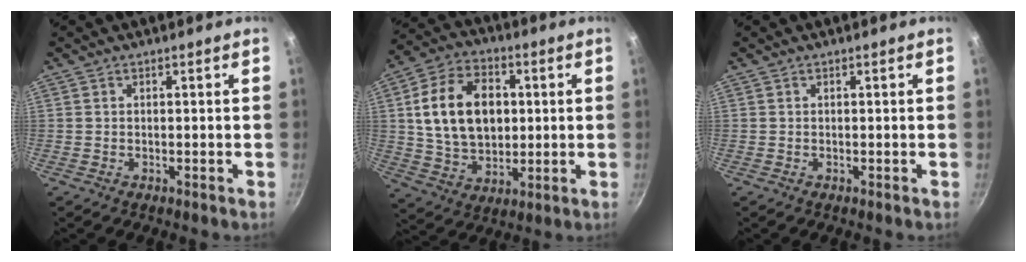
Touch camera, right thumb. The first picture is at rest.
{"total": 17.3, "force": [2.6, 12.1, 12.1], "torque": [-0.192, 0.004, 0.045]}
{"total": 0.0}